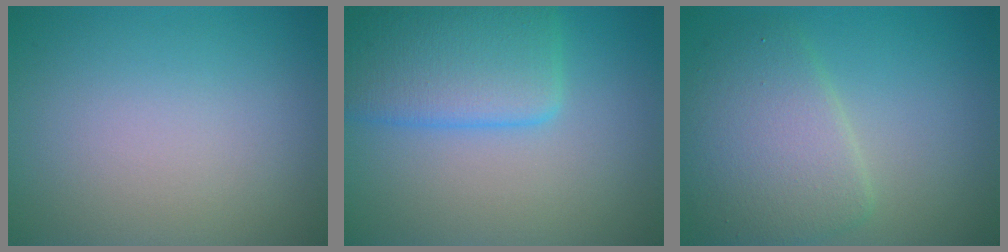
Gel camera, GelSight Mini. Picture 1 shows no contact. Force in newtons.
{"total": 6.1, "press": 6.1, "slide": 0.3}
{"total": 5.5, "press": 5.5, "slide": 0.1}